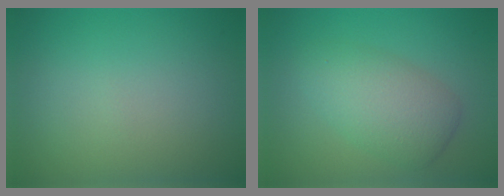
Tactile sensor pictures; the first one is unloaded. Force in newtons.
{"total": 4.6, "press": 4.6, "slide": 0.0}